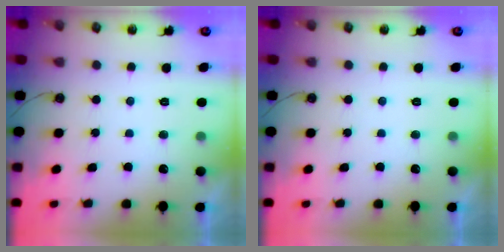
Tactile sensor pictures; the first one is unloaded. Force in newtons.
{"total": 0.0}